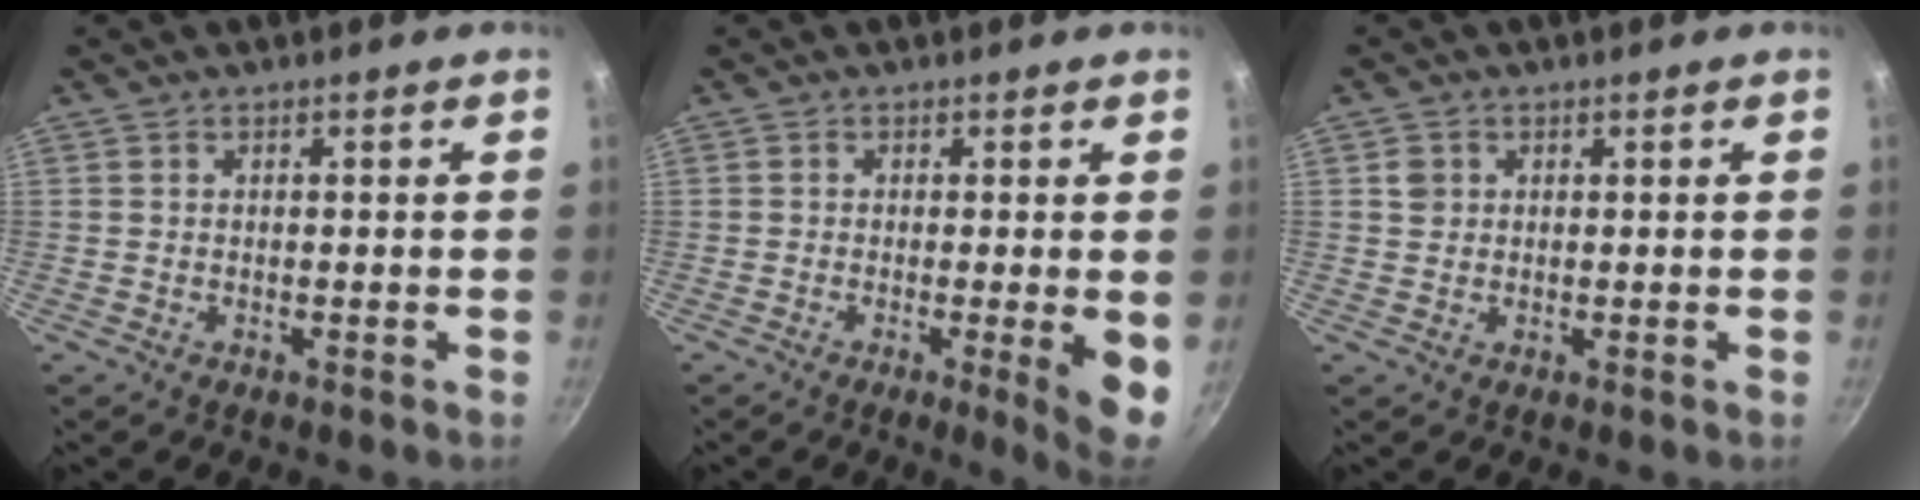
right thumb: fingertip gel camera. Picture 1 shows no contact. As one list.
[{"total": 6.2, "force": [-0.9, 0.7, 6.1], "torque": [-0.079, -0.013, -0.012]}, {"total": 2.1, "force": [0.5, 1.9, 0.6], "torque": [-0.006, 0.006, 0.010]}]